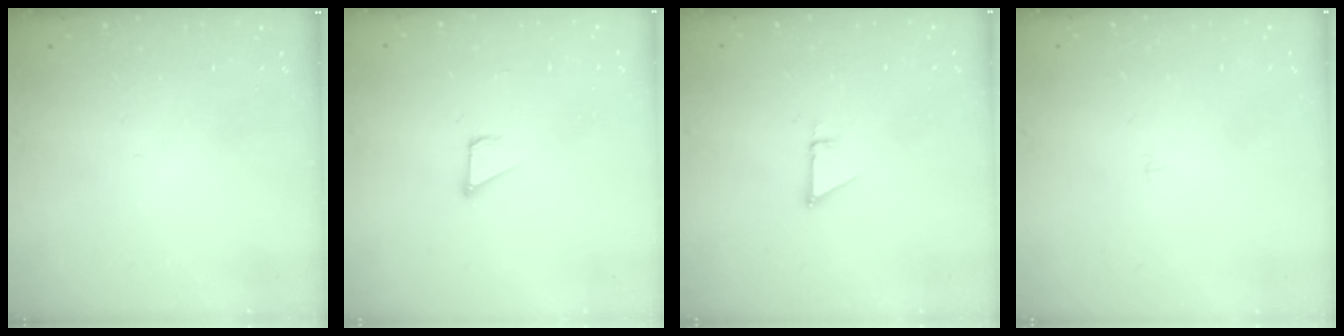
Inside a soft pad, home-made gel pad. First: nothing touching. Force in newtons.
{"total": 2.1, "press": 2.1, "slide": 0.1}
{"total": 1.4, "press": 1.4, "slide": 0.0}
{"total": 1.2, "press": 1.2, "slide": 0.1}